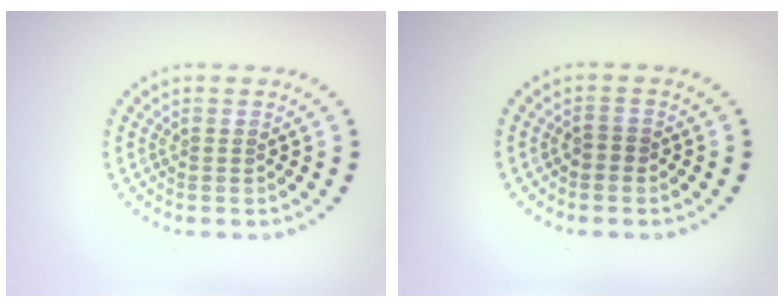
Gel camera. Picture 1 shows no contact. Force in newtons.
{"total": 0.9, "press": 0.9, "slide": 0.2}